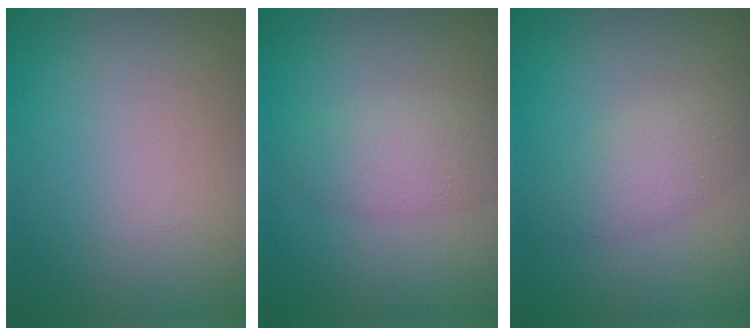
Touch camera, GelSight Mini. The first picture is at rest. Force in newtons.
{"total": 2.8, "press": 2.8, "slide": 0.2}
{"total": 2.7, "press": 2.6, "slide": 0.0}